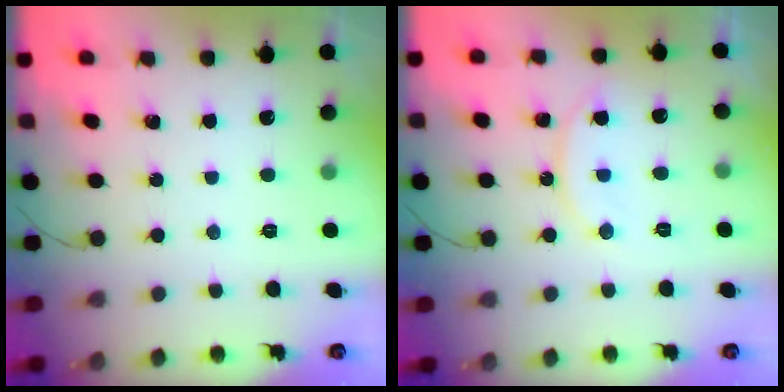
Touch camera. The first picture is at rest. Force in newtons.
{"total": 10.7, "press": 10.7, "slide": 0.3}